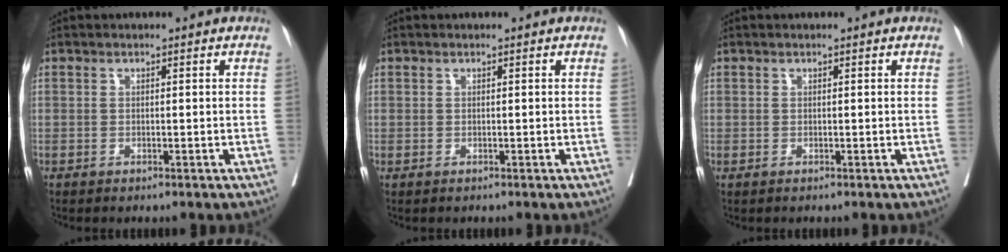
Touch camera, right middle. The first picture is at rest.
{"total": 0.0}
{"total": 0.0}